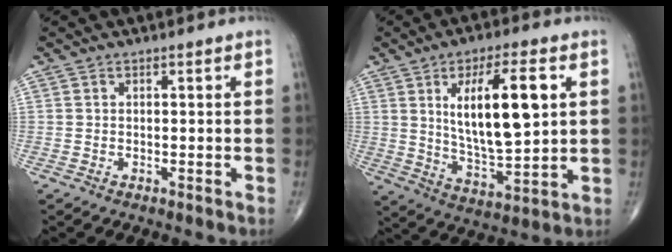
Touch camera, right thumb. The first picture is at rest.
{"total": 16.4, "force": [4.1, 5.6, 14.9], "torque": [-0.238, -0.020, 0.078]}